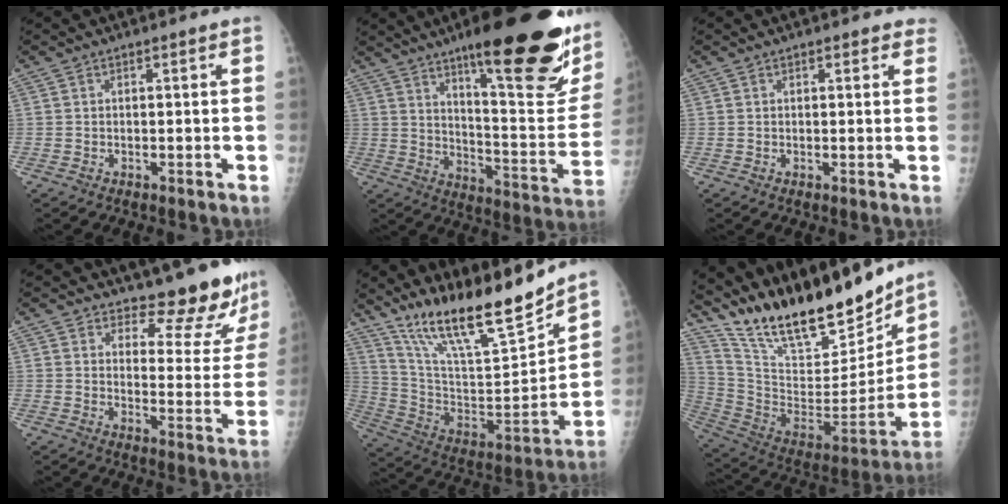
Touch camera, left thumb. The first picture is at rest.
{"total": 29.6, "force": [16.7, 6.8, 23.5], "torque": [-0.262, -0.065, 0.251]}
{"total": 2.3, "force": [1.7, 1.0, 1.1], "torque": [0.010, 0.001, 0.013]}
{"total": 12.3, "force": [11.6, 3.1, 2.8], "torque": [0.003, -0.108, 0.142]}
{"total": 22.0, "force": [17.9, 3.4, 12.3], "torque": [-0.184, -0.095, 0.320]}
{"total": 28.0, "force": [22.5, 8.4, 14.4], "torque": [-0.214, -0.096, 0.378]}